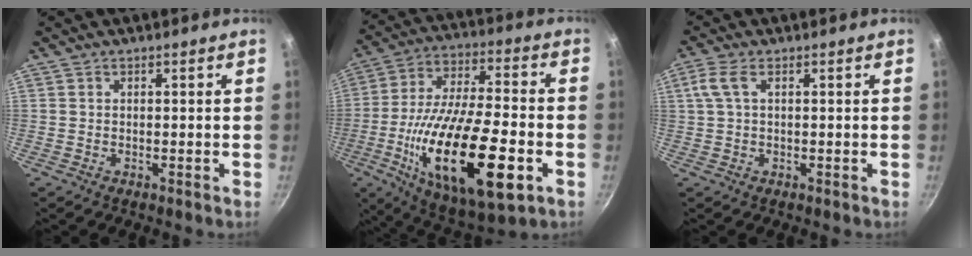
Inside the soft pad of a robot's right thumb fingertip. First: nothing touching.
{"total": 28.4, "force": [-8.5, 10.4, 25.0], "torque": [-0.424, 0.015, -0.136]}
{"total": 3.7, "force": [0.9, 1.5, 3.2], "torque": [-0.076, 0.011, 0.019]}